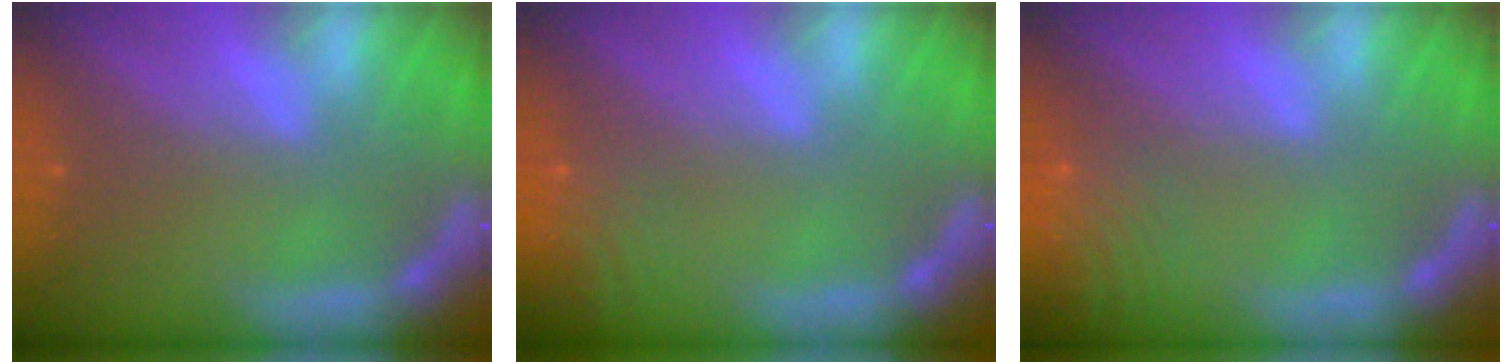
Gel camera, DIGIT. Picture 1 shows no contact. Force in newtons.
{"total": 5.6}
{"total": 10.0}